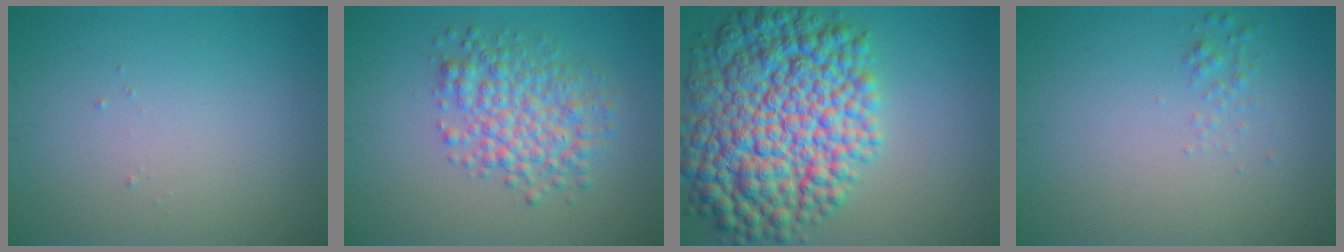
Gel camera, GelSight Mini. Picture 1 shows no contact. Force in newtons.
{"total": 5.0, "press": 5.0, "slide": 0.1}
{"total": 13.7, "press": 13.7, "slide": 0.1}
{"total": 1.0, "press": 1.0, "slide": 0.0}